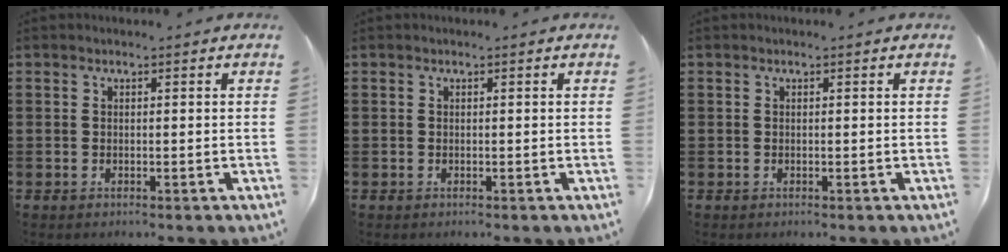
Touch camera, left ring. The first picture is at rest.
{"total": 0.0}
{"total": 0.0}